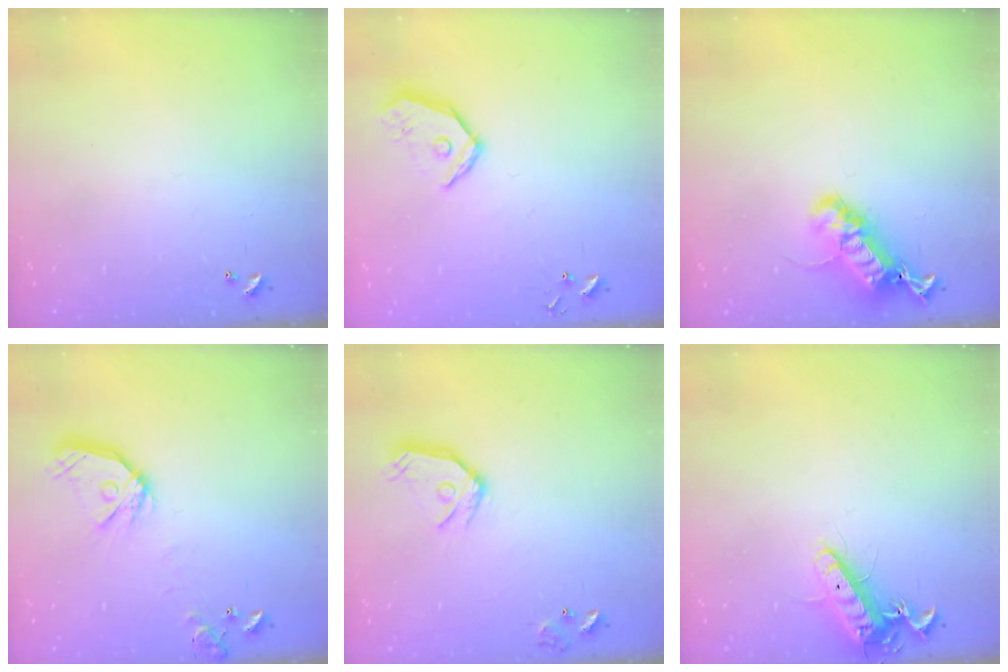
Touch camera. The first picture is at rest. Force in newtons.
{"total": 12.3, "press": 12.1, "slide": 1.9}
{"total": 18.4, "press": 18.4, "slide": 0.6}
{"total": 15.3, "press": 15.1, "slide": 2.1}
{"total": 12.3, "press": 12.2, "slide": 1.5}
{"total": 12.7, "press": 12.6, "slide": 1.5}